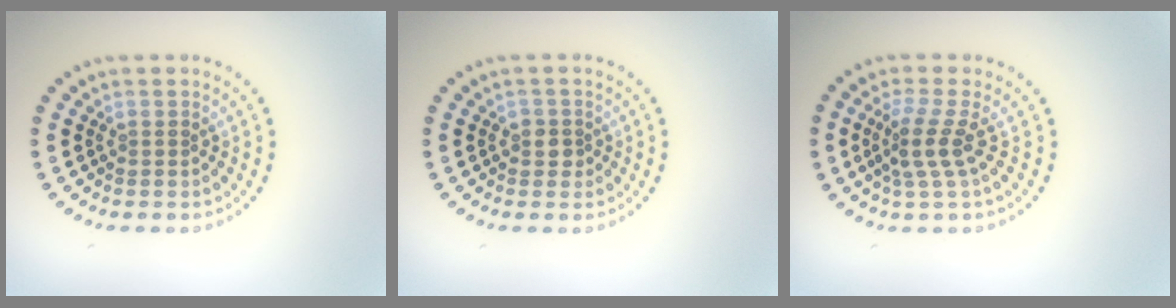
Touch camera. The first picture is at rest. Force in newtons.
{"total": 1.3, "press": 1.2, "slide": 0.5}
{"total": 2.9, "press": 2.1, "slide": 2.0}